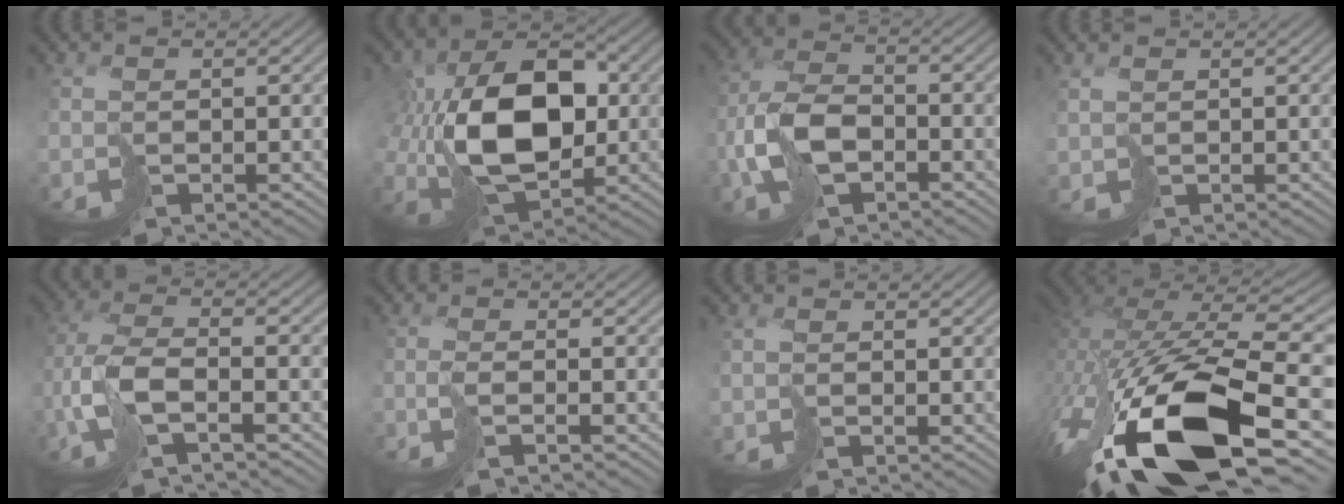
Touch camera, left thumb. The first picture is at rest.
{"total": 14.0, "force": [1.4, 8.8, 10.8], "torque": [-0.196, 0.014, 0.023]}
{"total": 7.4, "force": [-1.8, 4.4, 5.7], "torque": [-0.135, 0.003, -0.046]}
{"total": 1.2, "force": [0.7, 0.7, 0.6], "torque": [-0.022, -0.005, 0.013]}
{"total": 7.6, "force": [-2.7, 2.5, 6.6], "torque": [-0.145, -0.001, -0.068]}
{"total": 2.1, "force": [-1.0, -0.2, 1.8], "torque": [-0.020, 0.005, -0.035]}
{"total": 0.6, "force": [0.1, 0.4, 0.4], "torque": [-0.012, 0.001, 0.000]}
{"total": 18.8, "force": [-6.3, 9.4, 15.1], "torque": [-0.330, -0.062, -0.082]}